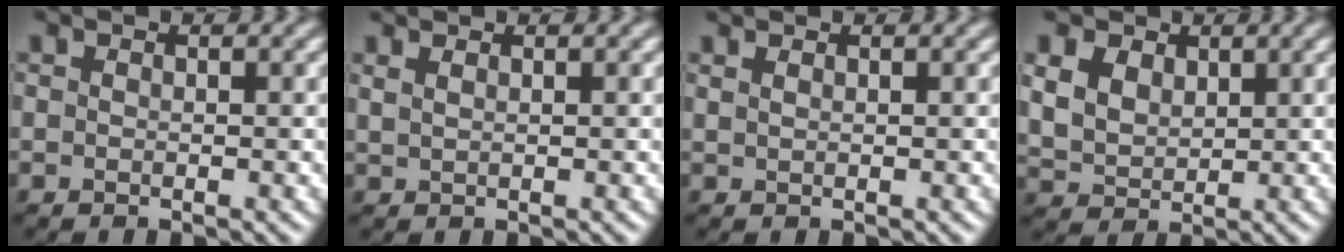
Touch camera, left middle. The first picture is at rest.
{"total": 1.7, "force": [1.2, 0.8, 0.9], "torque": [-0.012, -0.003, 0.015]}
{"total": 1.3, "force": [1.0, 0.6, 0.7], "torque": [-0.004, -0.004, 0.009]}
{"total": 7.5, "force": [3.5, 5.4, 3.8], "torque": [-0.114, 0.024, 0.058]}